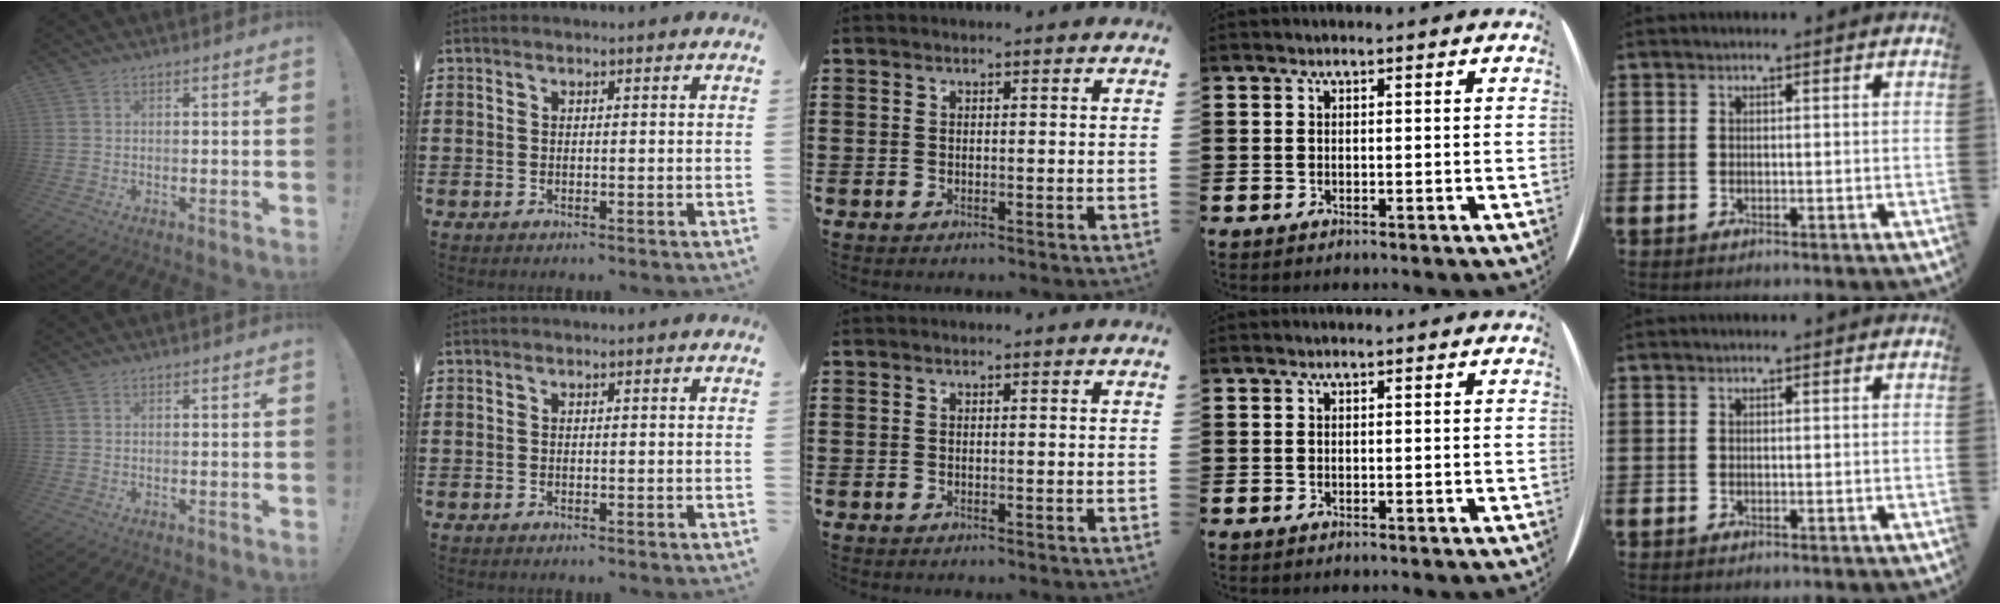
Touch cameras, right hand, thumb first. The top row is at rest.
{}